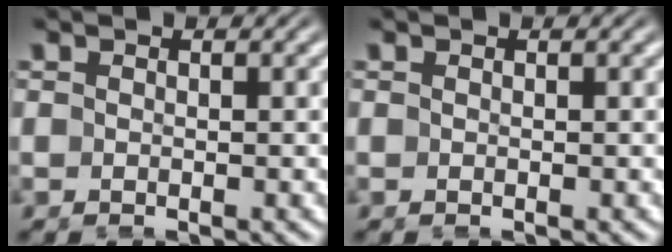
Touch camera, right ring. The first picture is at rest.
{"total": 0.0}